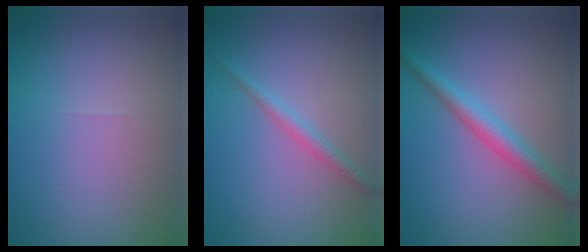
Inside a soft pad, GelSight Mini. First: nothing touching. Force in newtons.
{"total": 1.3, "press": 1.3, "slide": 0.0}
{"total": 2.9, "press": 2.9, "slide": 0.0}